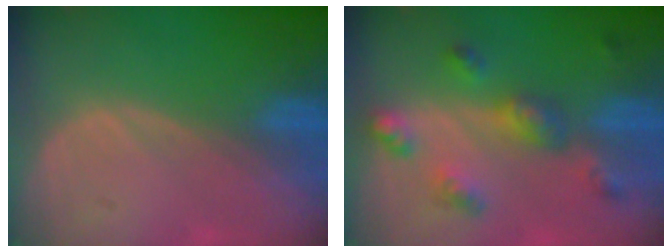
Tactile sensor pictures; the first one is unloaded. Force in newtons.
{"total": 6.7, "press": 5.8, "slide": 3.3}